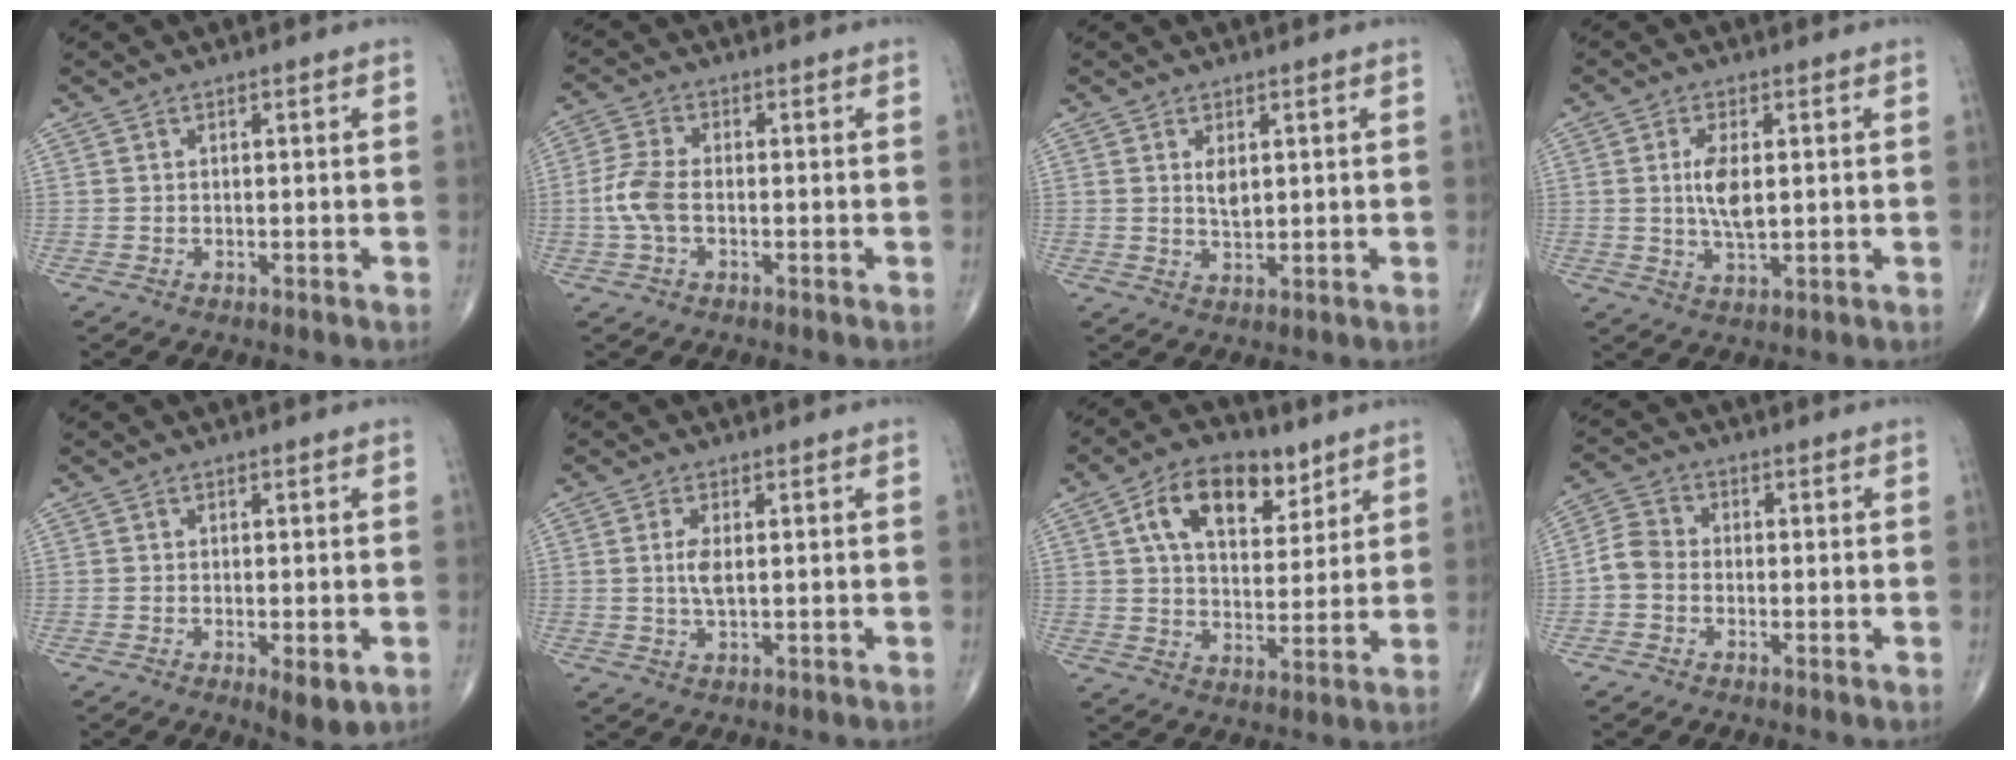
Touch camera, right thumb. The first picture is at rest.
{"total": 5.7, "force": [-1.0, 3.1, 4.7], "torque": [-0.117, 0.014, -0.025]}
{"total": 2.8, "force": [0.9, 1.3, 2.3], "torque": [-0.030, -0.015, 0.016]}
{"total": 6.1, "force": [0.6, 2.5, 5.5], "torque": [-0.102, -0.014, 0.011]}
{"total": 3.9, "force": [-1.2, 1.4, 3.5], "torque": [-0.047, -0.010, -0.014]}
{"total": 3.3, "force": [0.4, 1.1, 3.1], "torque": [-0.064, -0.008, 0.008]}
{"total": 13.7, "force": [6.5, 7.7, 9.1], "torque": [-0.118, -0.015, 0.112]}
{"total": 4.3, "force": [-1.2, 3.4, 2.3], "torque": [-0.039, 0.012, -0.036]}